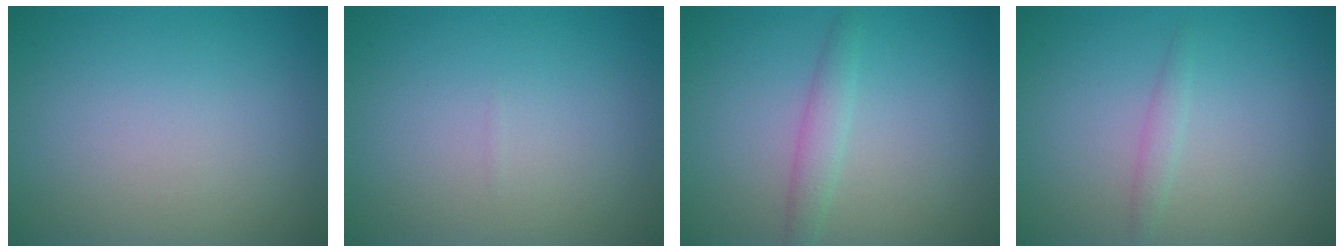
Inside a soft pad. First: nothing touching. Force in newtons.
{"total": 0.0}
{"total": 1.8, "press": 1.8, "slide": 0.1}
{"total": 0.5, "press": 0.5, "slide": 0.1}